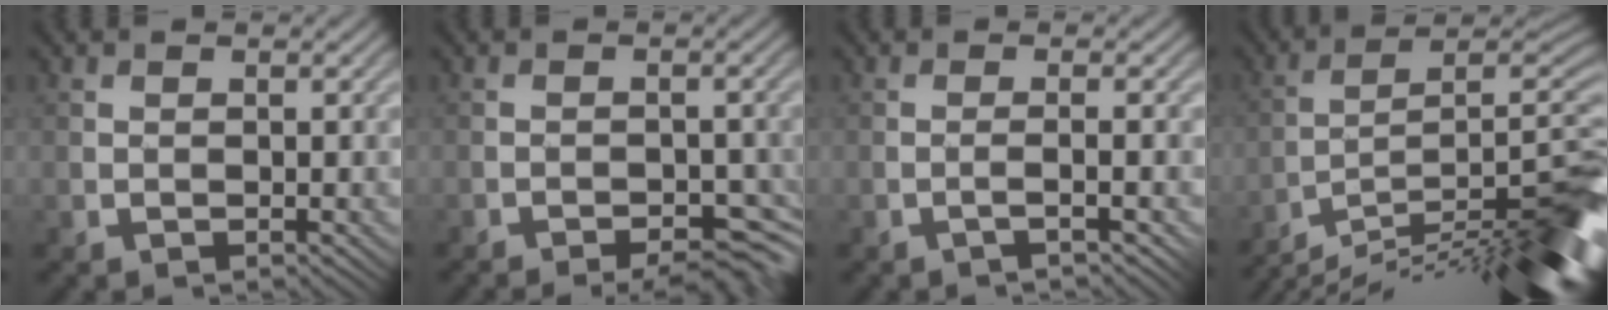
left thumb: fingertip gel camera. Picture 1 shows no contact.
{"total": 5.8, "force": [-4.7, 1.6, 2.9], "torque": [-0.036, 0.006, -0.061]}
{"total": 1.3, "force": [-0.5, -0.6, 1.0], "torque": [-0.015, 0.013, -0.019]}
{"total": 14.7, "force": [-10.6, 1.8, 10.0], "torque": [-0.121, 0.024, -0.176]}